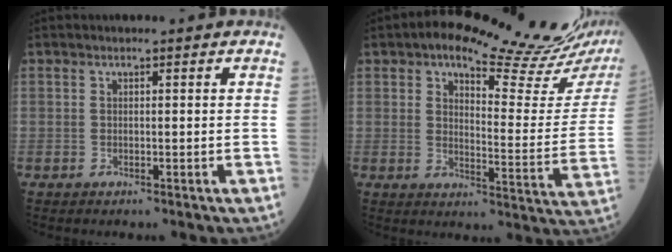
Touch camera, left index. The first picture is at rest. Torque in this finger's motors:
{"motor_torque": [1.11, -1.03, 0.54, 0.02]}